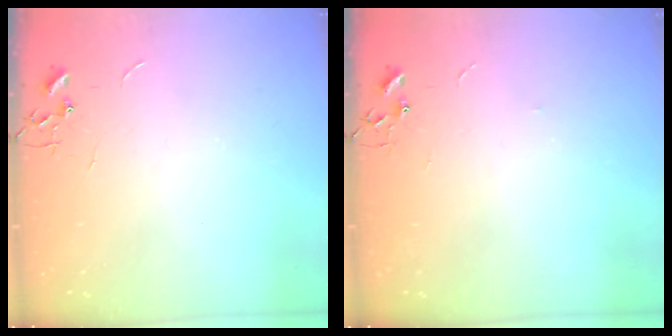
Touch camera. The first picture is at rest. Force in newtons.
{"total": 2.8, "press": 2.8, "slide": 0.5}